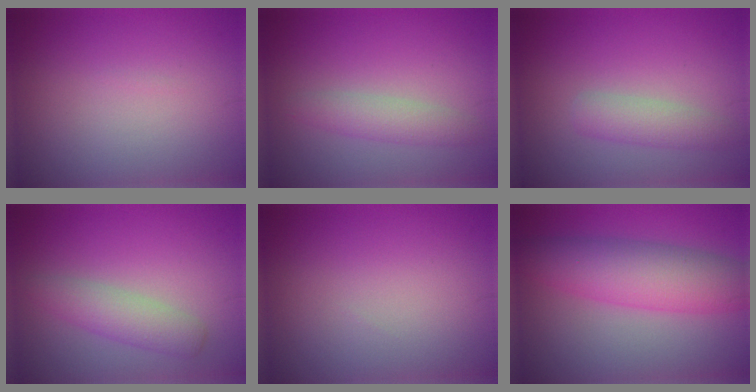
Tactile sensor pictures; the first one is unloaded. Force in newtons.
{"total": 2.4, "press": 2.4, "slide": 0.0}
{"total": 2.6, "press": 2.6, "slide": 0.2}
{"total": 3.0, "press": 3.0, "slide": 0.1}
{"total": 0.0}
{"total": 6.6, "press": 6.6, "slide": 0.1}